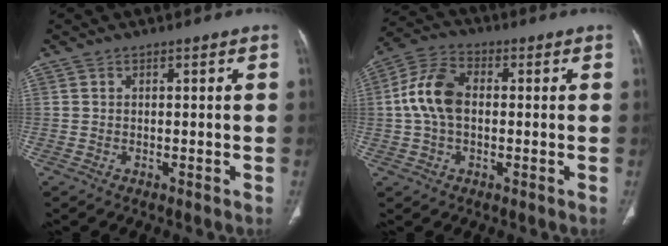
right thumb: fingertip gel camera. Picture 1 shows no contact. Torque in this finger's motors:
{"motor_torque": [-0.14, 0.42, 0.60, -0.04, 0.14]}